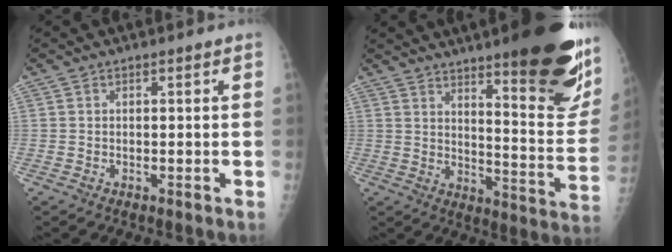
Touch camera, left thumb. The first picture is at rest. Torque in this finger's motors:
{"motor_torque": [4.07, 0.93, 1.45, -1.31, 0.38]}